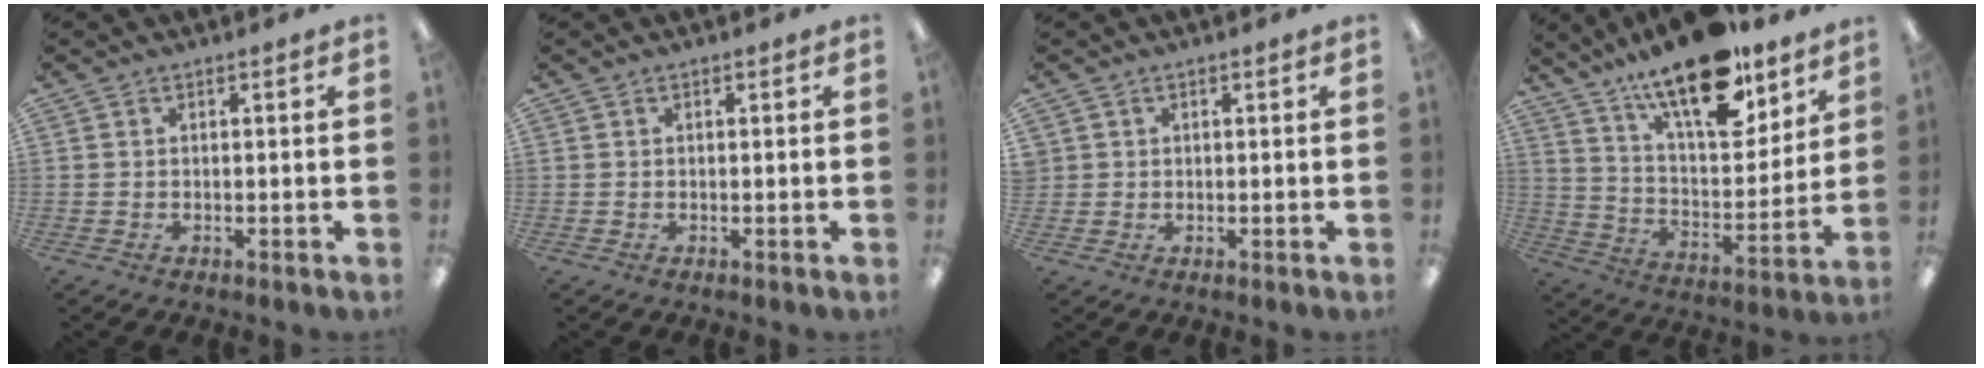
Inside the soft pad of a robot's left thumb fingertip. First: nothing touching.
{"total": 0.0}
{"total": 1.3, "force": [0.5, 1.2, -0.1], "torque": [0.000, 0.002, 0.008]}
{"total": 20.5, "force": [15.1, 7.3, 11.8], "torque": [-0.192, -0.100, 0.258]}